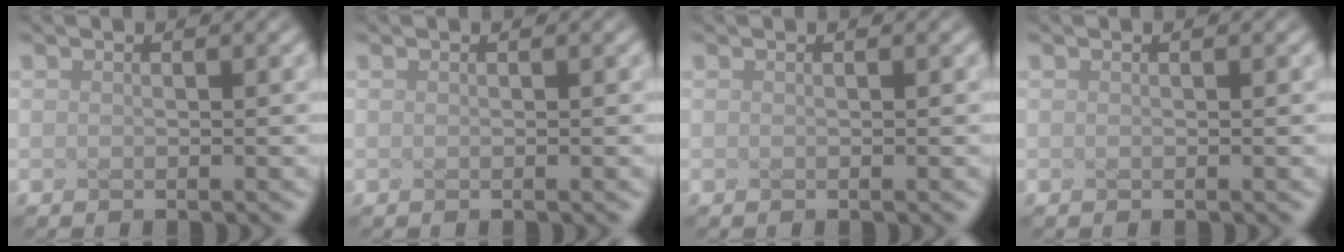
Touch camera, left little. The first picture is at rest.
{"total": 0.0}
{"total": 0.0}
{"total": 0.0}